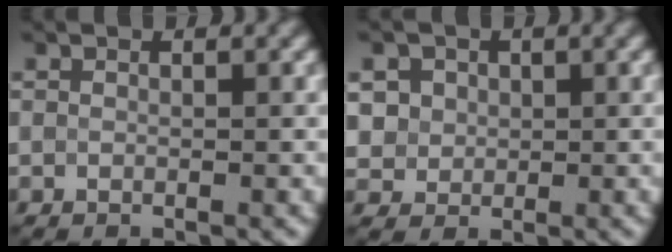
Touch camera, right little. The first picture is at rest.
{"total": 4.1, "force": [1.7, 3.4, 1.3], "torque": [-0.031, 0.011, 0.033]}